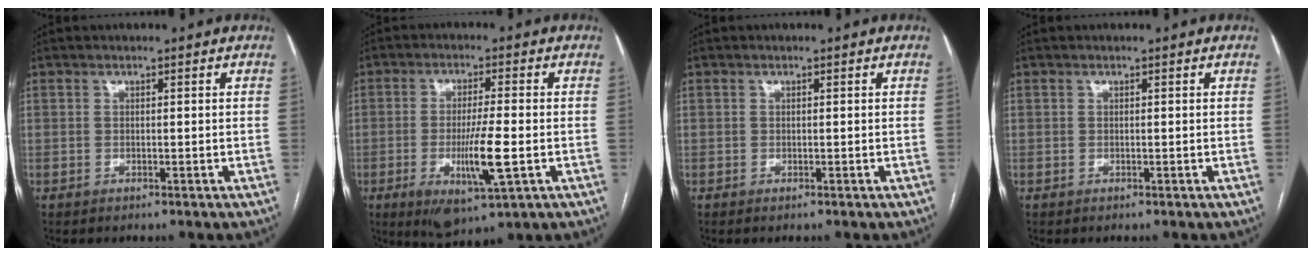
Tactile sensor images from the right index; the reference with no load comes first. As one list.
[{"total": 9.6, "force": [-2.6, 0.9, 9.2], "torque": [-0.166, -0.022, -0.041]}, {"total": 0.0}, {"total": 0.0}]